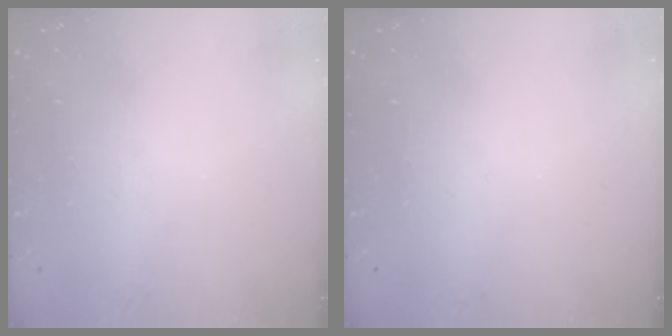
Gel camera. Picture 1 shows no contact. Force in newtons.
{"total": 0.0}